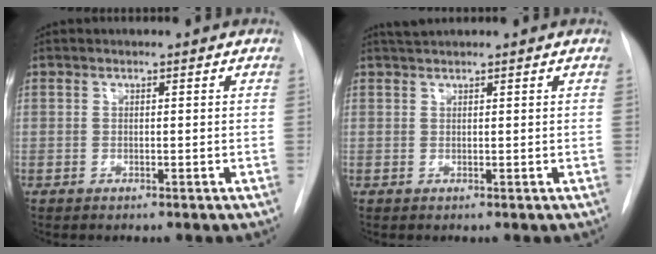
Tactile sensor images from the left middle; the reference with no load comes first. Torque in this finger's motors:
{"motor_torque": [0.08, -0.08, -0.01, 0.00]}